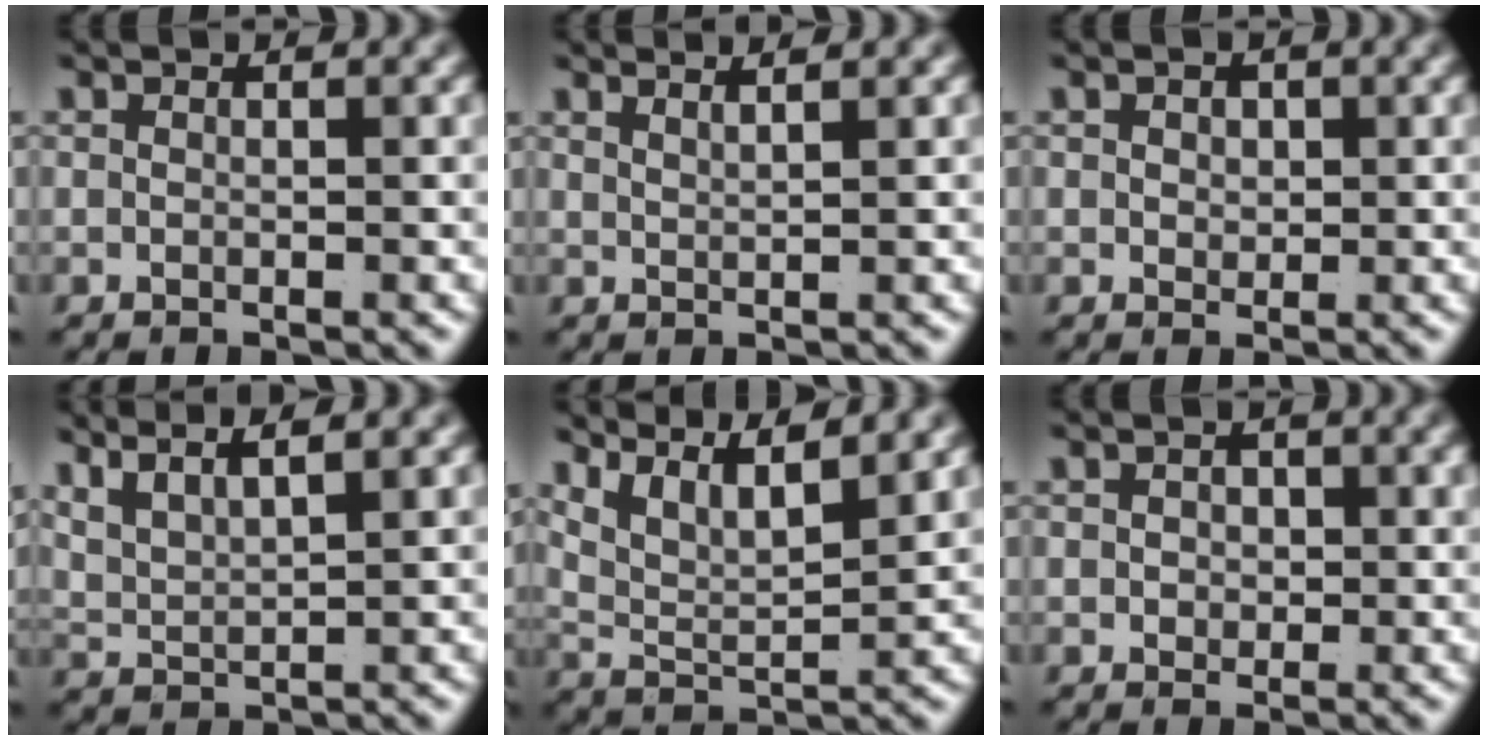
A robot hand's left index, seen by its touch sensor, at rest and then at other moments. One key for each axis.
{"total": 2.1, "fx": 1.8, "fy": -0.6, "fz": 0.7, "tx": -0.012, "ty": -0.004, "tz": 0.038}
{"total": 1.2, "fx": 0.3, "fy": 0.9, "fz": 0.7, "tx": -0.012, "ty": -0.010, "tz": 0.013}
{"total": 5.8, "fx": 3.1, "fy": 3.6, "fz": 3.3, "tx": -0.075, "ty": 0.005, "tz": 0.052}
{"total": 6.4, "fx": 3.1, "fy": 3.8, "fz": 4.0, "tx": -0.086, "ty": -0.007, "tz": 0.052}
{"total": 1.3, "fx": 0.0, "fy": 1.1, "fz": 0.7, "tx": -0.007, "ty": -0.006, "tz": 0.004}